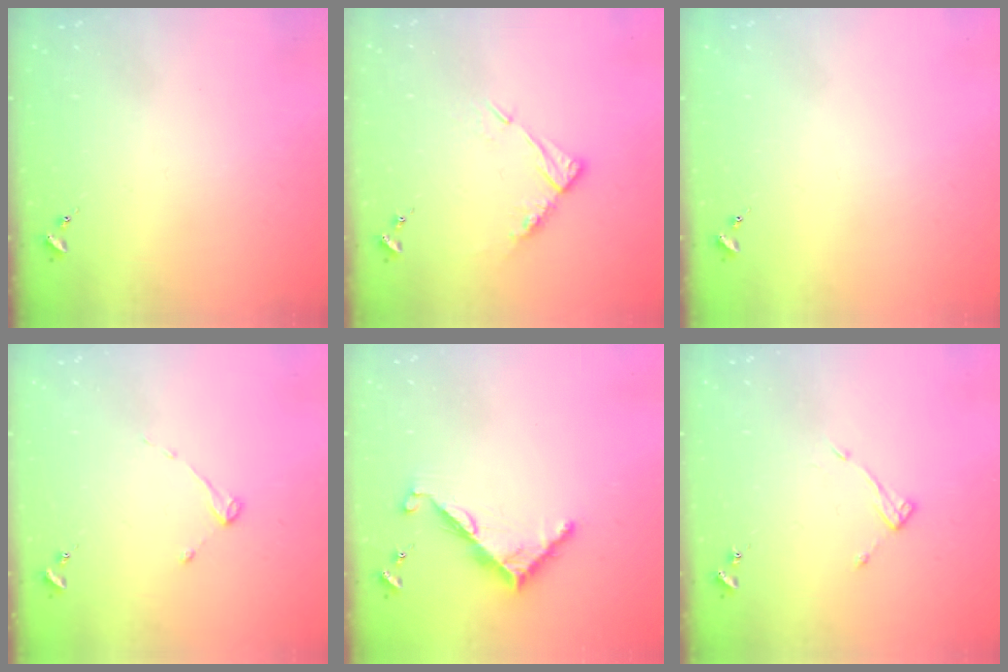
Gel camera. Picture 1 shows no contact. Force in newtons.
{"total": 9.0, "press": 9.0, "slide": 0.8}
{"total": 0.0}
{"total": 2.7, "press": 2.7, "slide": 0.3}
{"total": 7.7, "press": 7.7, "slide": 0.2}
{"total": 7.1, "press": 7.1, "slide": 0.5}